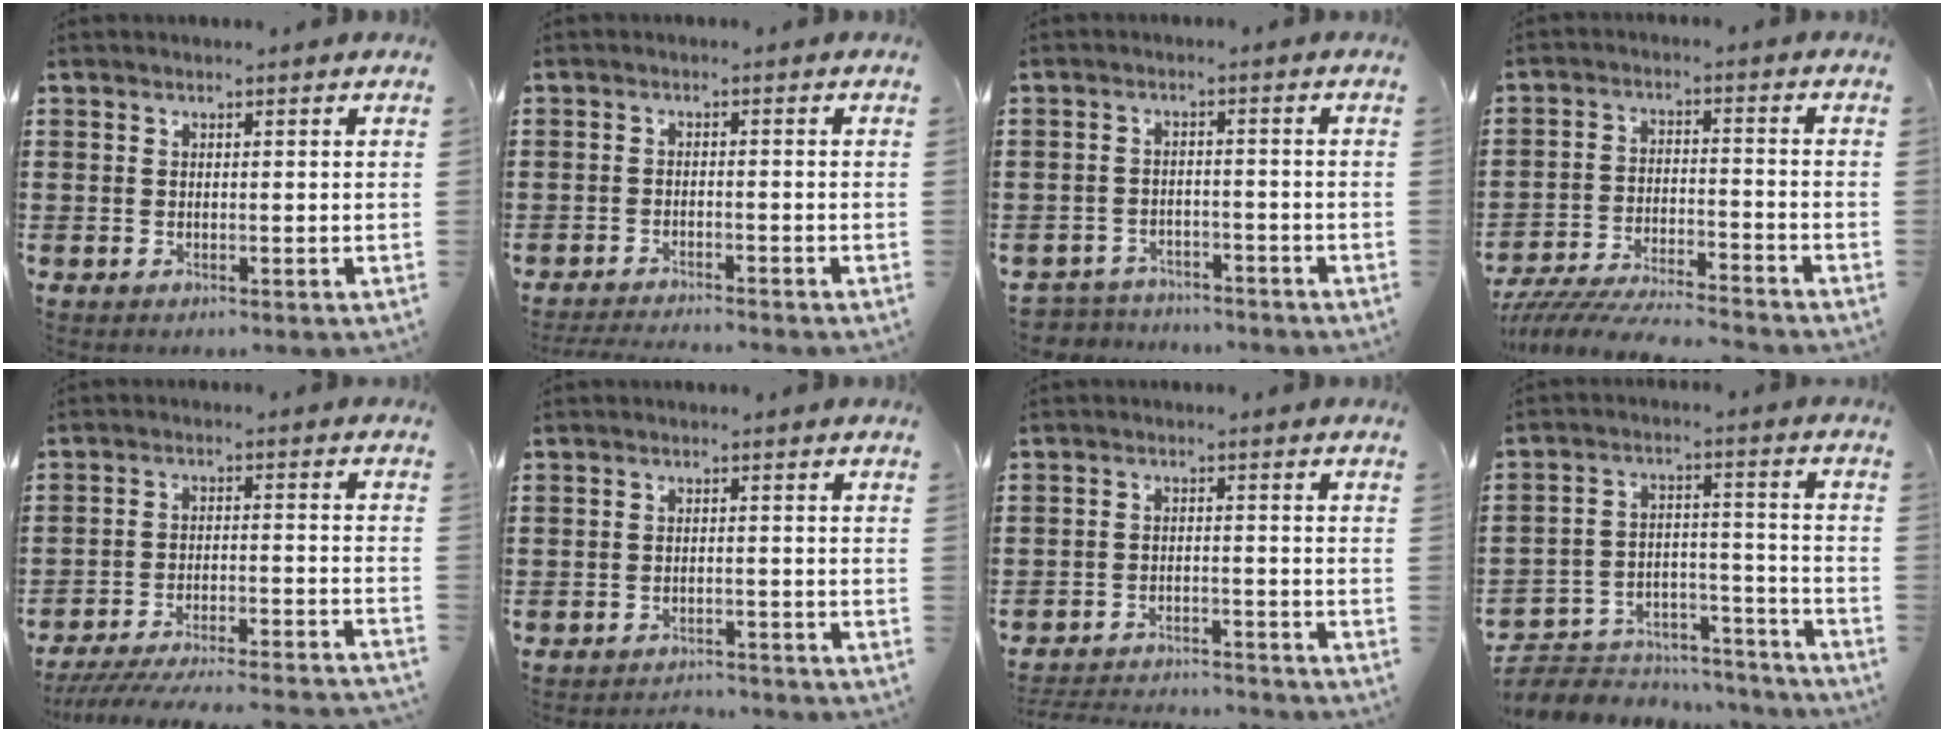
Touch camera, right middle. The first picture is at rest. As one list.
[{"total": 2.4, "force": [-2.4, -0.1, 0.3], "torque": [-0.007, -0.001, -0.048]}, {"total": 3.5, "force": [-3.5, 0.5, -0.3], "torque": [-0.011, -0.003, -0.079]}, {"total": 6.6, "force": [-6.4, 0.4, 1.8], "torque": [-0.036, 0.000, -0.125]}, {"total": 6.2, "force": [-5.9, -0.1, 1.9], "torque": [-0.040, -0.008, -0.116]}, {"total": 1.9, "force": [-1.9, 0.2, 0.0], "torque": [-0.008, 0.000, -0.042]}, {"total": 3.4, "force": [-3.4, 0.3, 0.0], "torque": [-0.007, 0.002, -0.074]}, {"total": 5.9, "force": [-5.5, 1.9, 0.6], "torque": [-0.016, 0.014, -0.113]}]